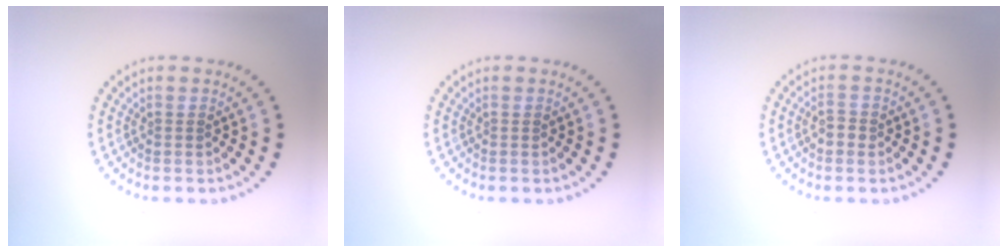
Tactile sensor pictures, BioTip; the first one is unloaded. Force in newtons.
{"total": 0.0}
{"total": 1.3, "press": 1.3, "slide": 0.0}